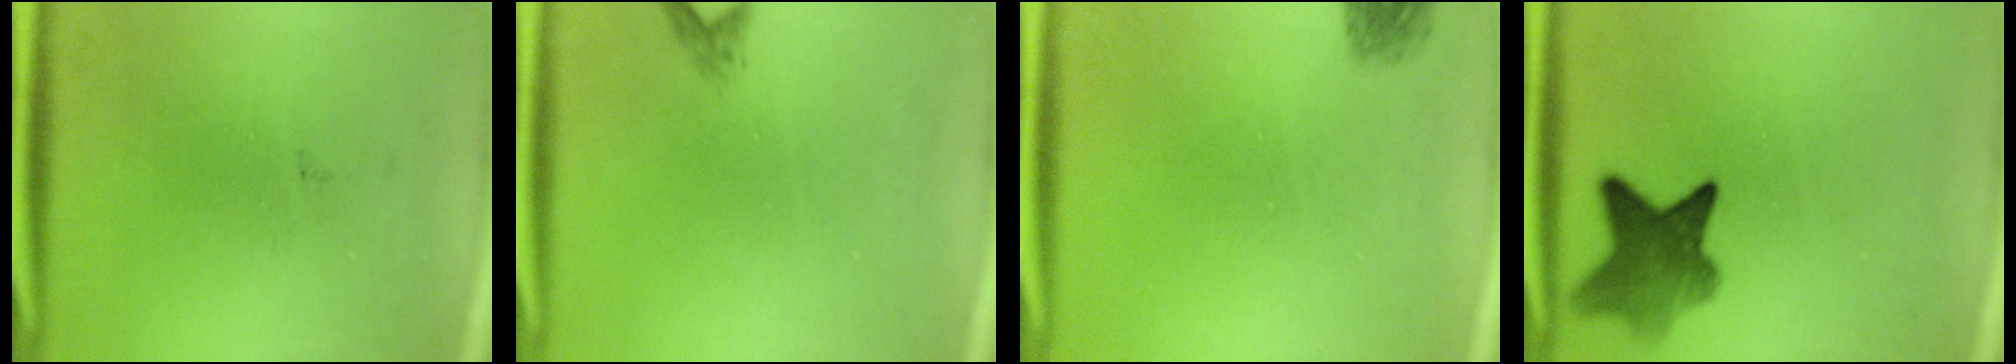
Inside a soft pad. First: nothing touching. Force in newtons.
{"total": 1.0}
{"total": 1.6}
{"total": 6.8}